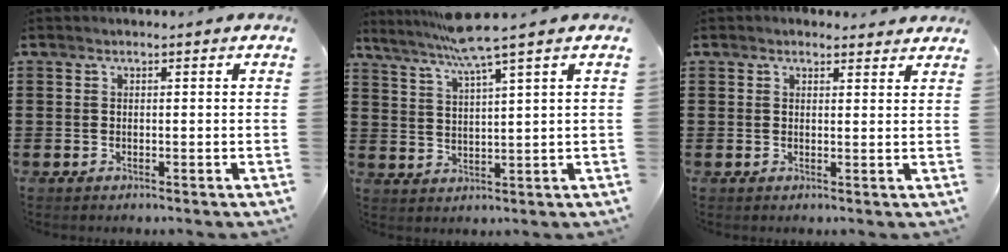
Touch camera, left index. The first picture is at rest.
{"total": 6.0, "force": [4.6, -1.0, 3.6], "torque": [-0.085, -0.020, 0.078]}
{"total": 1.7, "force": [1.6, 0.5, 0.2], "torque": [-0.008, 0.005, 0.031]}